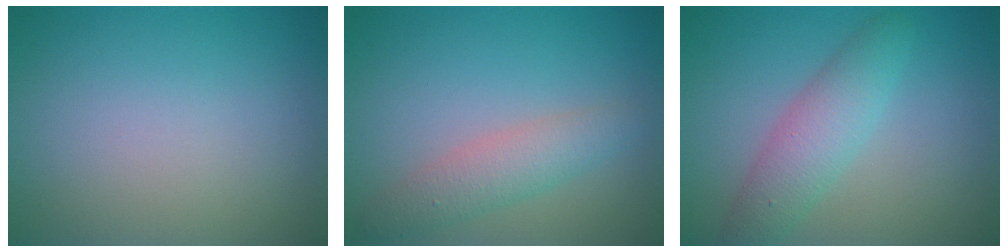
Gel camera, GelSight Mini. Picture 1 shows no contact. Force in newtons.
{"total": 2.9, "press": 2.9, "slide": 0.1}
{"total": 4.0, "press": 4.0, "slide": 0.1}